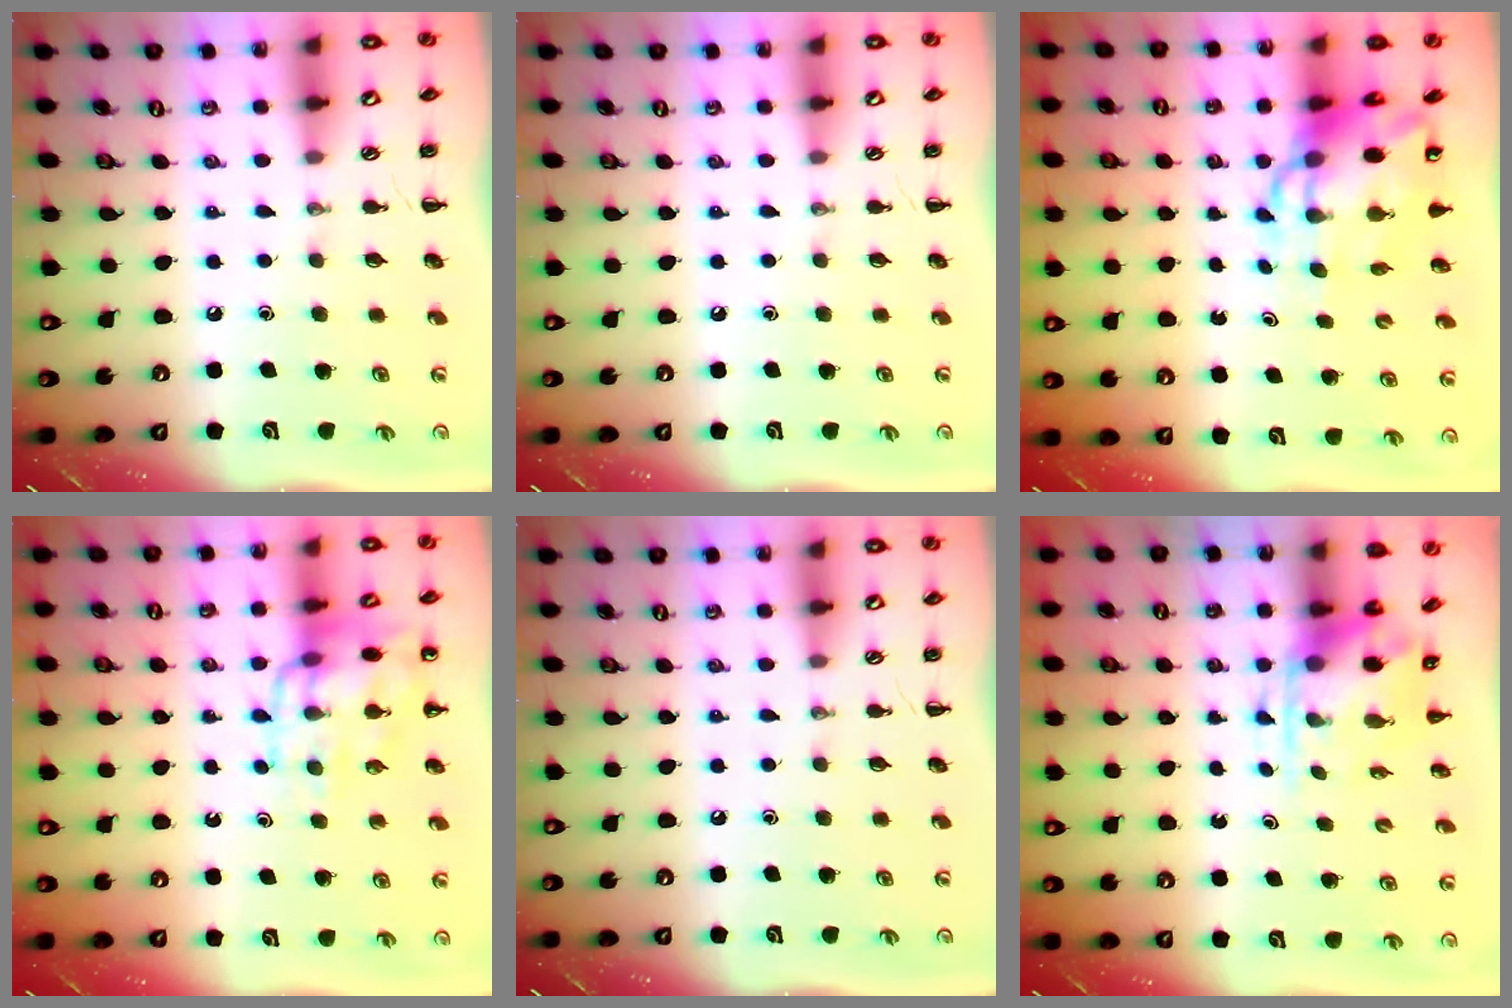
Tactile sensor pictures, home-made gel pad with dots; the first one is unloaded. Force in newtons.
{"total": 0.0}
{"total": 10.1, "press": 9.7, "slide": 2.7}
{"total": 13.2, "press": 13.1, "slide": 2.1}
{"total": 0.0}
{"total": 3.9, "press": 3.8, "slide": 0.7}